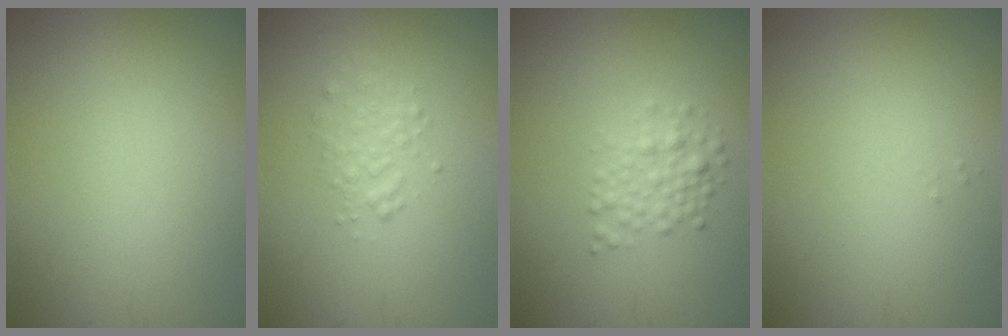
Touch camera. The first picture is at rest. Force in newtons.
{"total": 1.8, "press": 1.8, "slide": 0.0}
{"total": 2.2, "press": 2.2, "slide": 0.0}
{"total": 0.0}